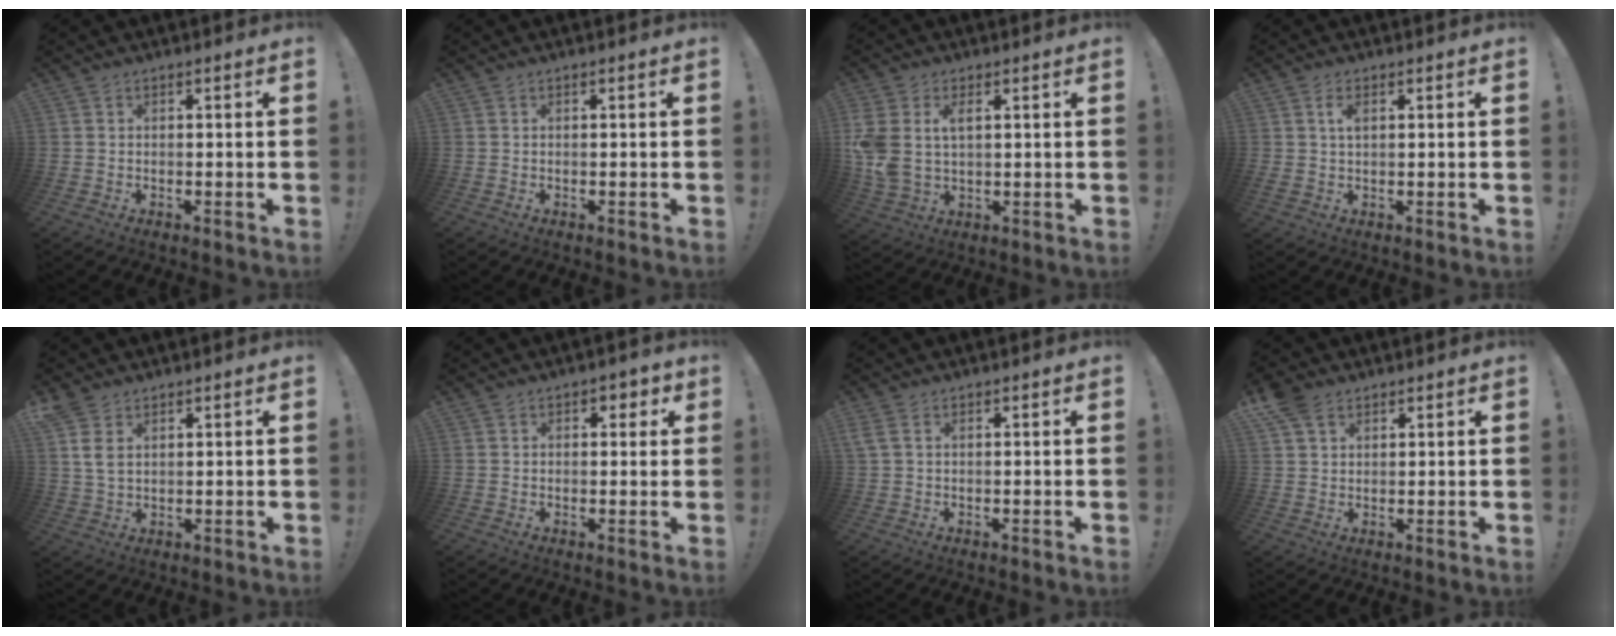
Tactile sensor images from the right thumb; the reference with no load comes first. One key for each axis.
{"total": 0.0}
{"total": 7.8, "fx": 2.7, "fy": 5.1, "fz": 5.2, "tx": -0.105, "ty": -0.006, "tz": 0.053}
{"total": 2.7, "fx": 0.9, "fy": 1.0, "fz": 2.3, "tx": -0.036, "ty": -0.003, "tz": 0.012}
{"total": 5.6, "fx": 2.6, "fy": 3.0, "fz": 3.9, "tx": -0.071, "ty": -0.010, "tz": 0.047}
{"total": 2.5, "fx": 0.7, "fy": 1.9, "fz": 1.5, "tx": -0.001, "ty": -0.004, "tz": 0.007}
{"total": 2.1, "fx": 0.9, "fy": 0.6, "fz": 1.8, "tx": -0.038, "ty": 0.001, "tz": 0.019}
{"total": 6.2, "fx": 3.7, "fy": 3.9, "fz": 3.0, "tx": -0.053, "ty": -0.011, "tz": 0.073}